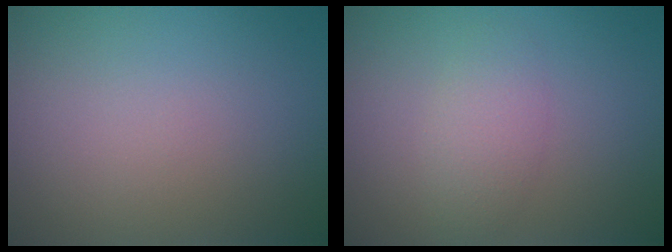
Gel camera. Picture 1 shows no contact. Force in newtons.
{"total": 2.2, "press": 2.2, "slide": 0.1}